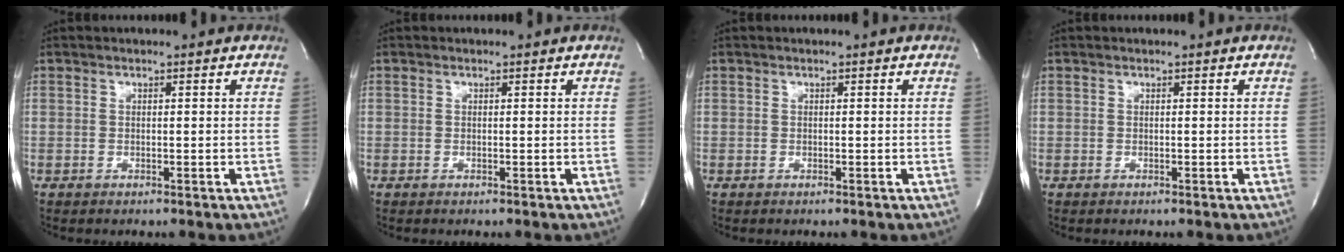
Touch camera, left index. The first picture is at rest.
{"total": 0.0}
{"total": 0.0}
{"total": 0.0}